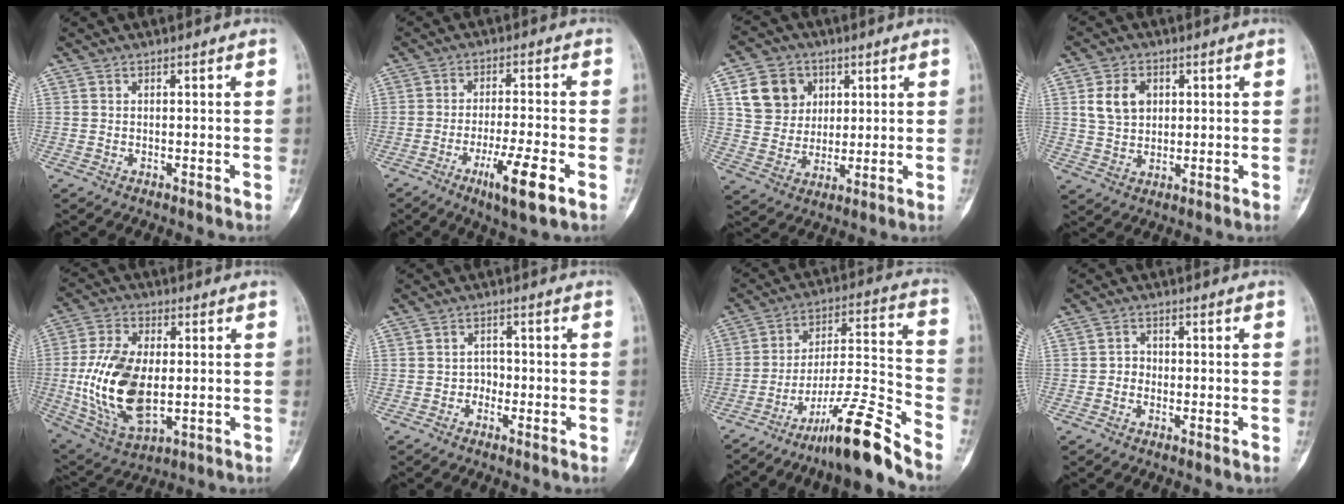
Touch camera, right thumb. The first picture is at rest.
{"total": 9.0, "force": [-4.2, 1.1, 7.9], "torque": [-0.147, 0.005, -0.067]}
{"total": 10.9, "force": [3.8, 9.2, 4.2], "torque": [-0.046, -0.004, 0.073]}
{"total": 6.9, "force": [2.0, 5.2, 4.2], "torque": [-0.061, -0.005, 0.038]}
{"total": 17.5, "force": [-0.8, 9.6, 14.6], "torque": [-0.290, -0.004, -0.001]}
{"total": 1.9, "force": [-1.0, 1.5, 0.5], "torque": [0.007, 0.010, -0.026]}
{"total": 15.7, "force": [-12.2, 0.6, 9.9], "torque": [-0.169, 0.100, -0.202]}
{"total": 2.0, "force": [-0.6, 1.8, 0.7], "torque": [0.004, 0.009, -0.017]}